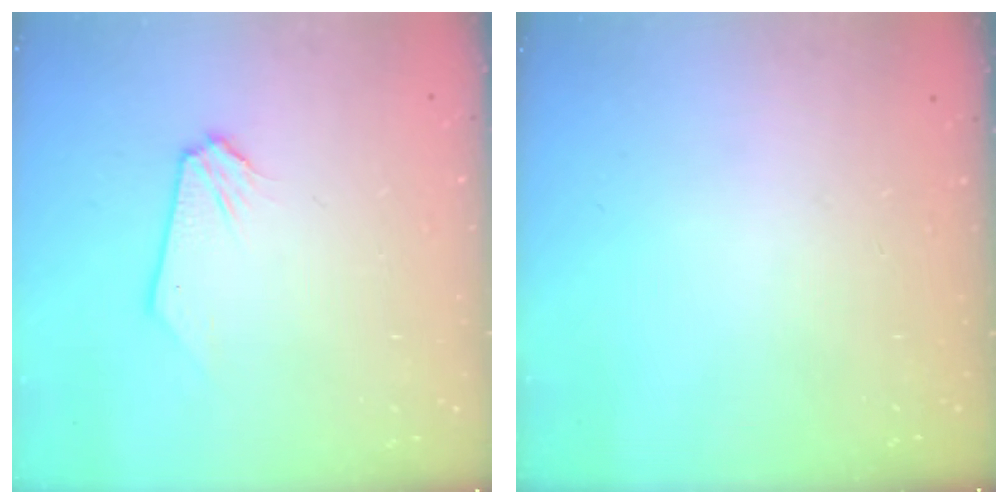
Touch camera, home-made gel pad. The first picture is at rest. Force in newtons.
{"total": 0.0}